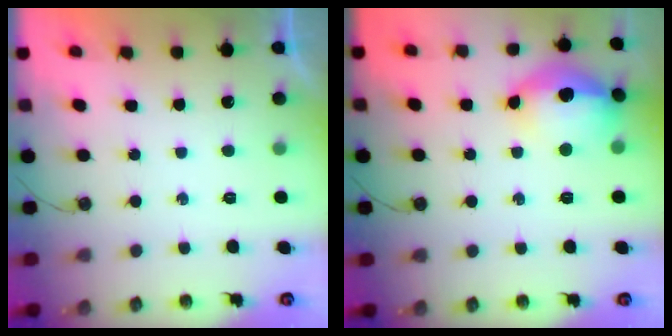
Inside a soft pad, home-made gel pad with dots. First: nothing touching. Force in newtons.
{"total": 15.4, "press": 15.3, "slide": 1.9}